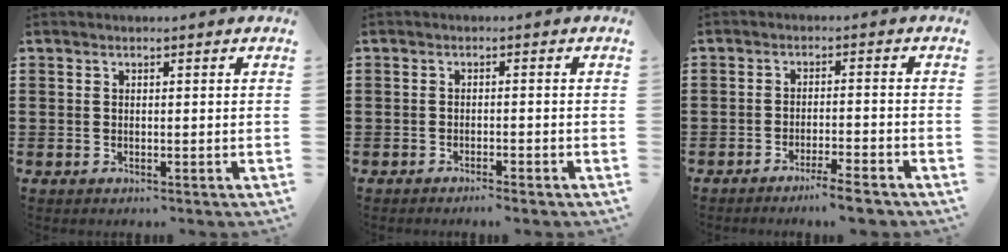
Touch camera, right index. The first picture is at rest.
{"total": 1.3, "force": [-1.2, -0.2, 0.6], "torque": [-0.011, 0.000, -0.023]}
{"total": 4.0, "force": [-3.5, -0.3, 2.0], "torque": [-0.032, -0.006, -0.064]}